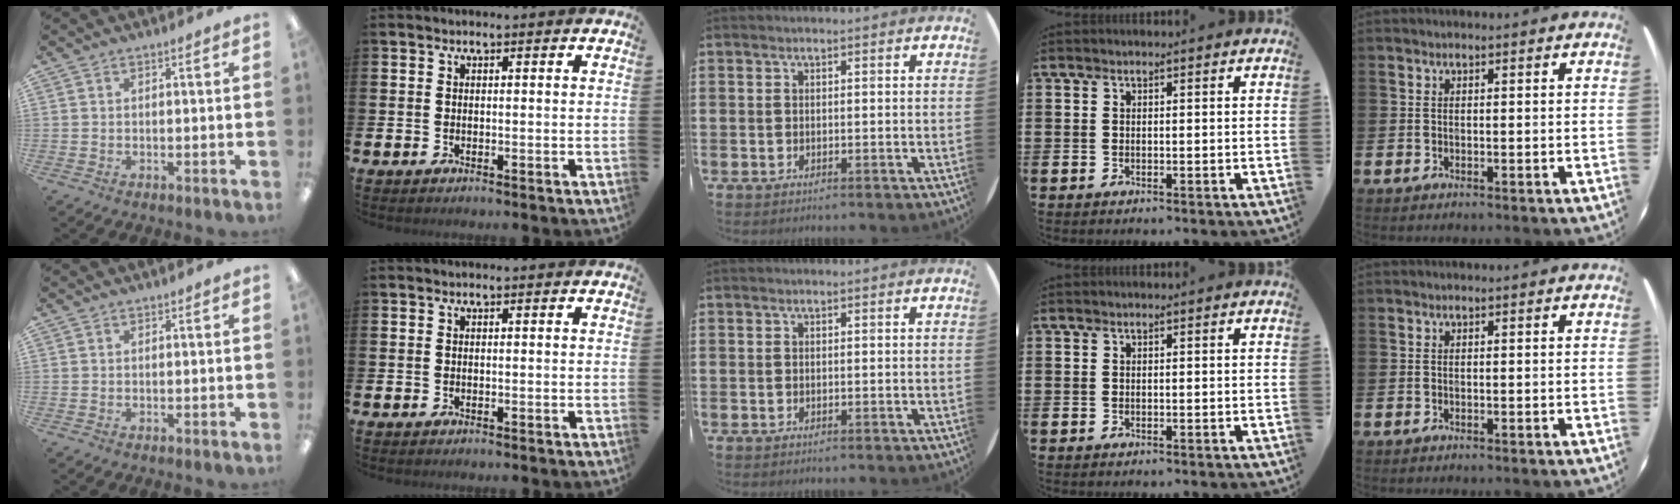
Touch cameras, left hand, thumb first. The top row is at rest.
{}